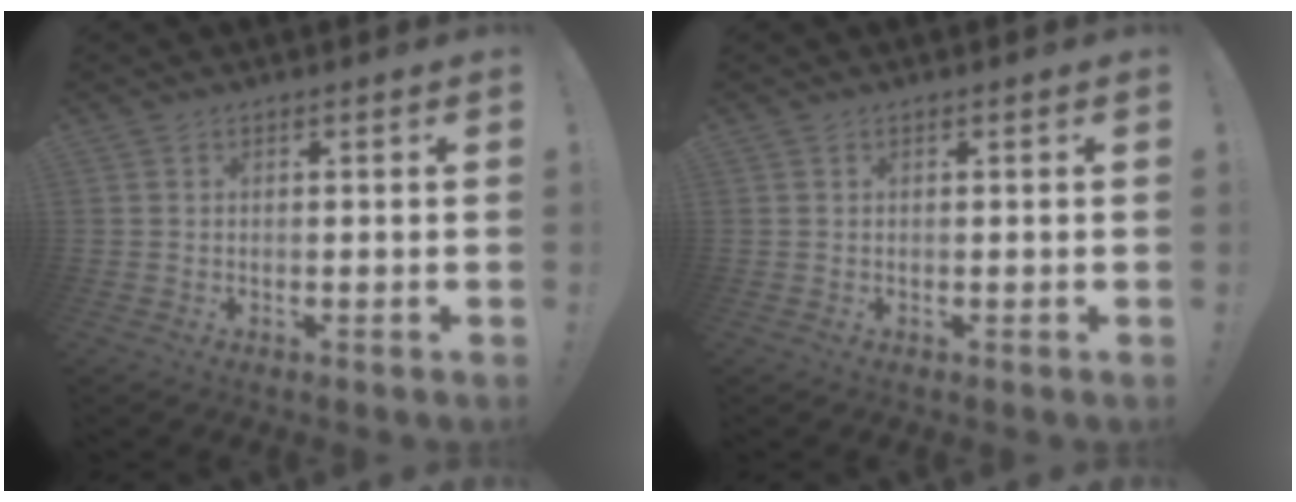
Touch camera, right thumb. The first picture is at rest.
{"total": 0.0}